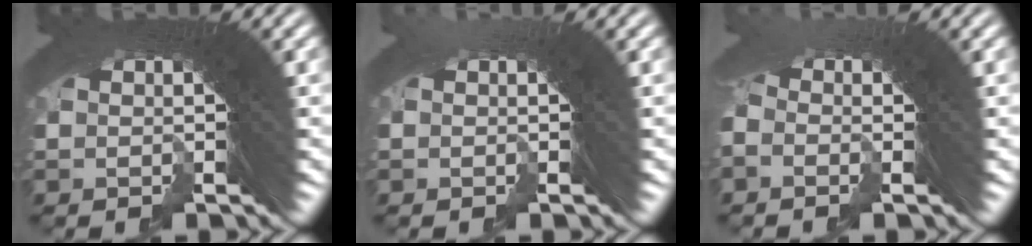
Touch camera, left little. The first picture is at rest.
{"total": 0.5, "force": [-0.1, -0.4, -0.3], "torque": [0.014, 0.012, -0.006]}
{"total": 1.1, "force": [-1.0, 0.5, 0.1], "torque": [0.004, 0.013, -0.027]}